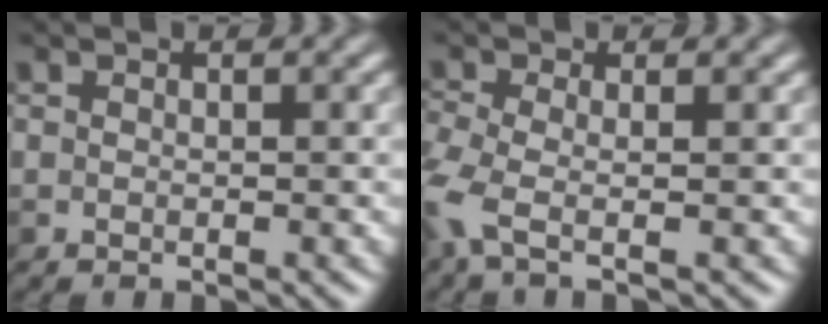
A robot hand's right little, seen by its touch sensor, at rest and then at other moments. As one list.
[{"total": 3.4, "force": [-1.0, 1.3, 2.9], "torque": [-0.087, 0.006, -0.027]}]